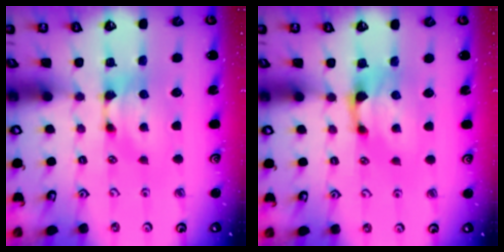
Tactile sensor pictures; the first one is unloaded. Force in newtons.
{"total": 1.2, "press": 0.0, "slide": 1.2}